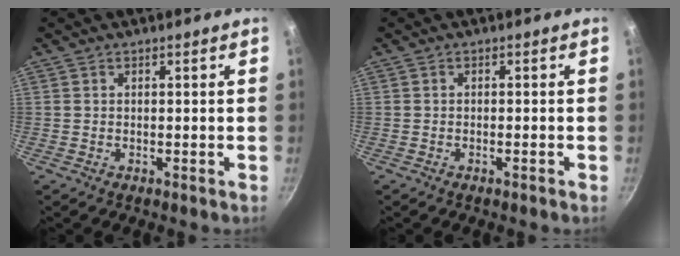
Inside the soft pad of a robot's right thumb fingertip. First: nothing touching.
{"total": 0.9, "force": [-0.6, 0.0, 0.7], "torque": [-0.020, 0.006, -0.010]}